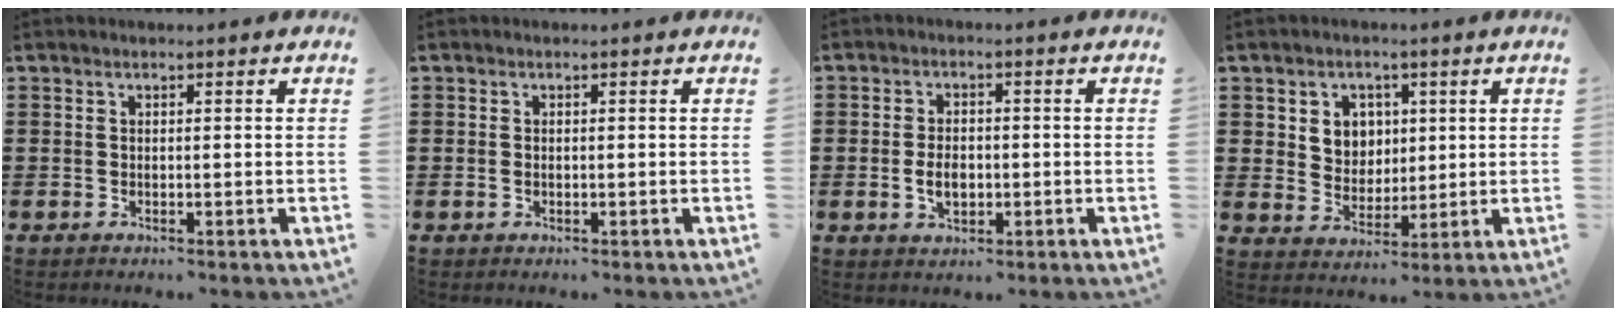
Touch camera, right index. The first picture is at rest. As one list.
[{"total": 0.6, "force": [-0.1, 0.3, 0.5], "torque": [-0.012, -0.001, -0.002]}, {"total": 3.7, "force": [-0.7, 2.3, 2.8], "torque": [-0.063, 0.001, -0.014]}, {"total": 5.2, "force": [1.7, 4.7, 1.4], "torque": [-0.035, 0.011, 0.026]}]